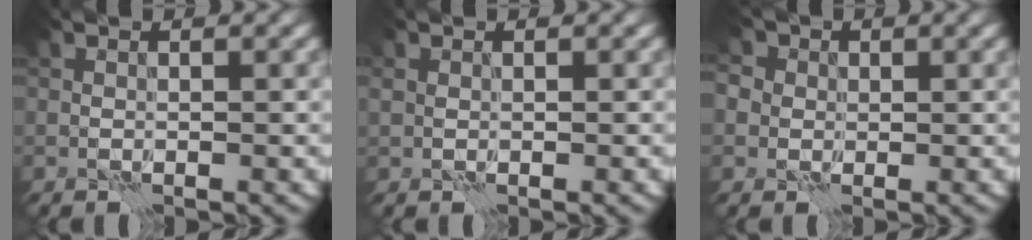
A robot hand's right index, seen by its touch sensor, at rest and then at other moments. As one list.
[{"total": 0.6, "force": [0.0, 0.6, -0.1], "torque": [-0.001, -0.003, -0.002]}, {"total": 6.8, "force": [2.4, 5.8, 2.7], "torque": [-0.058, 0.029, 0.004]}]